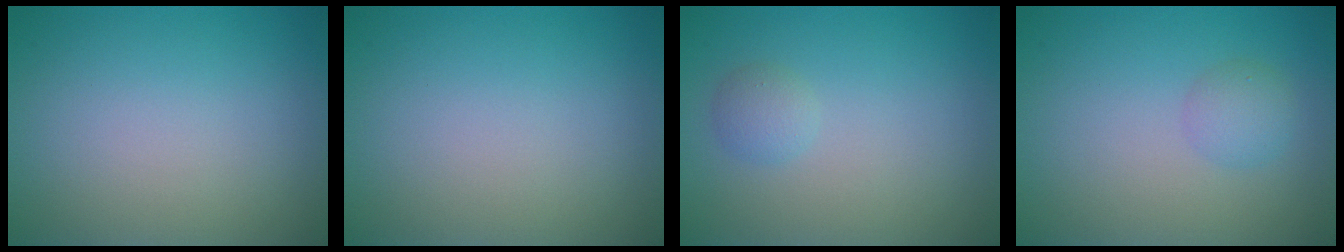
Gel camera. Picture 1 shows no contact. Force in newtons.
{"total": 0.0}
{"total": 1.3, "press": 1.3, "slide": 0.1}
{"total": 1.6, "press": 1.6, "slide": 0.1}